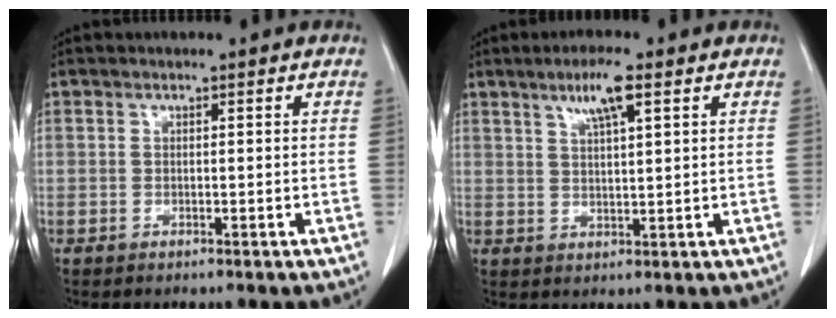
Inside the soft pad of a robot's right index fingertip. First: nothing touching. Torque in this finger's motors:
{"motor_torque": [0.16, 0.19, 0.08, 0.07]}